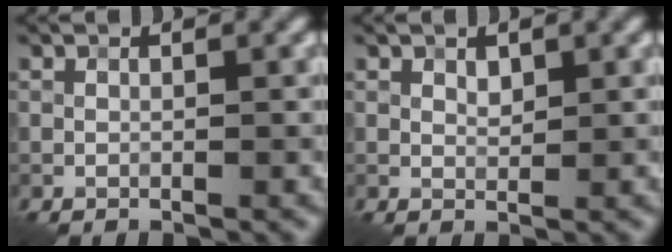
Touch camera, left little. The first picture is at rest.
{"total": 1.0, "force": [0.6, 0.6, 0.6], "torque": [-0.010, -0.002, 0.011]}